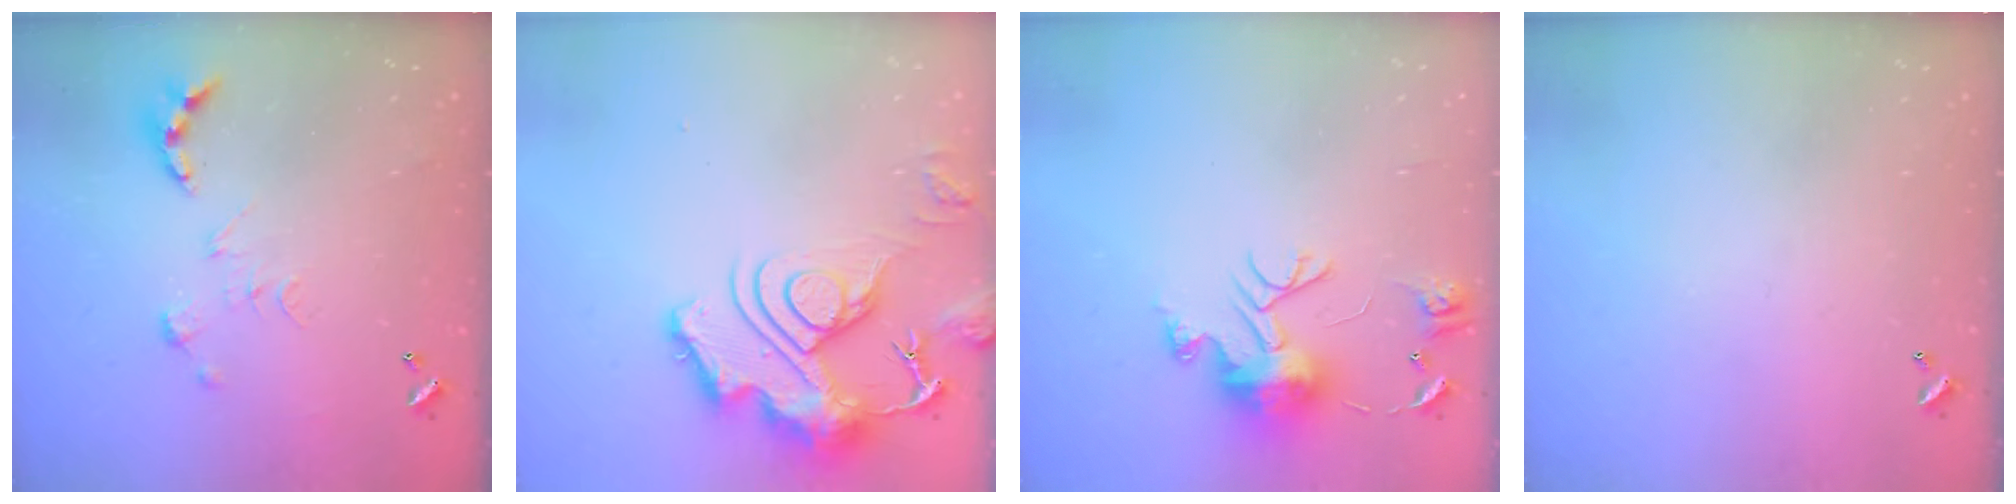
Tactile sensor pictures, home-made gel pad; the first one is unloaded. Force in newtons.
{"total": 16.4, "press": 16.3, "slide": 1.5}
{"total": 10.5, "press": 10.5, "slide": 1.0}
{"total": 0.0}